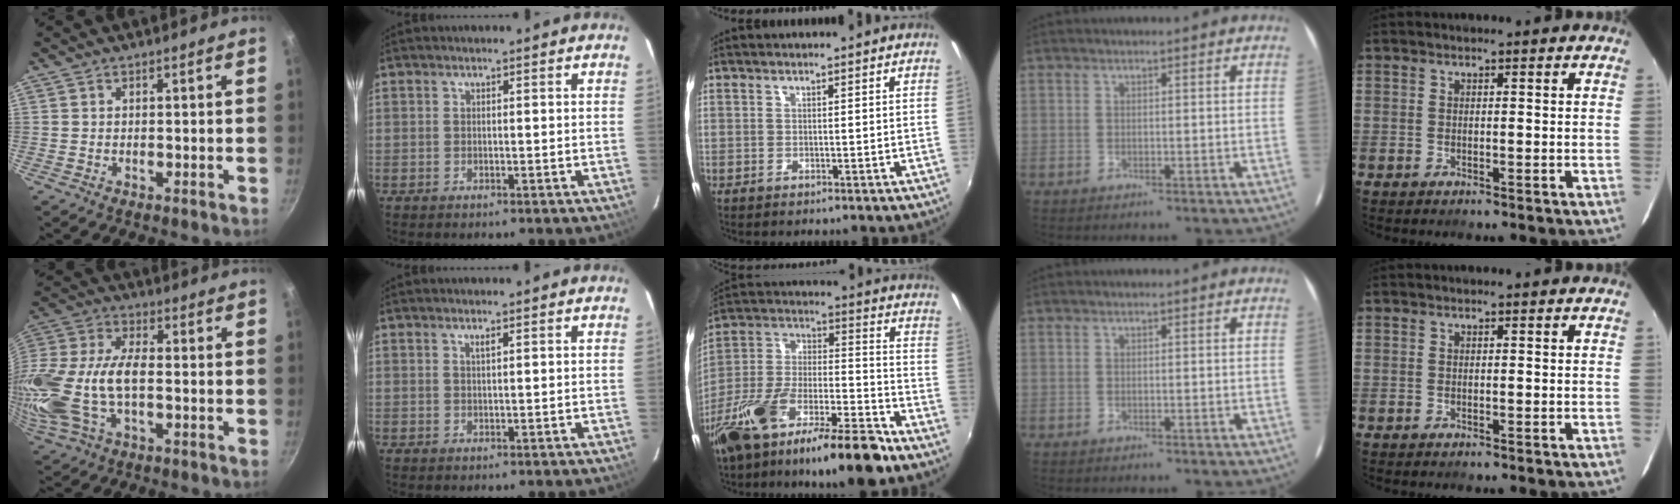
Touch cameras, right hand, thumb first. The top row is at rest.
{"thumb": {"total": 20.1, "force": [-2.7, 10.5, 17.0], "torque": [-0.376, 0.011, -0.060]}, "index": {"total": 0.8, "force": [0.5, 0.1, 0.7], "torque": [-0.012, 0.002, 0.010]}, "middle": {"total": 22.8, "force": [-15.2, 5.8, 16.0], "torque": [-0.288, -0.017, -0.263]}}